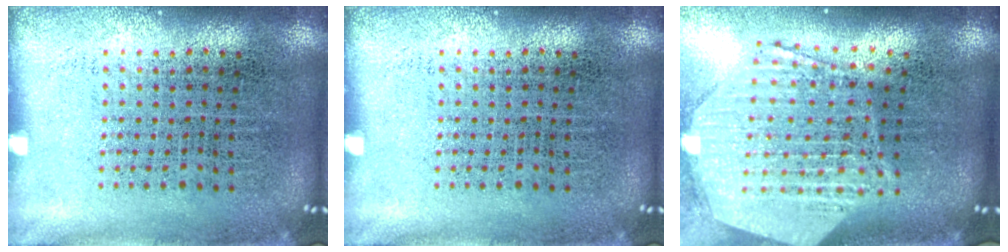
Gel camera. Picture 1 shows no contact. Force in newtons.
{"total": 0.0}
{"total": 3.0, "press": 2.3, "slide": 1.9}